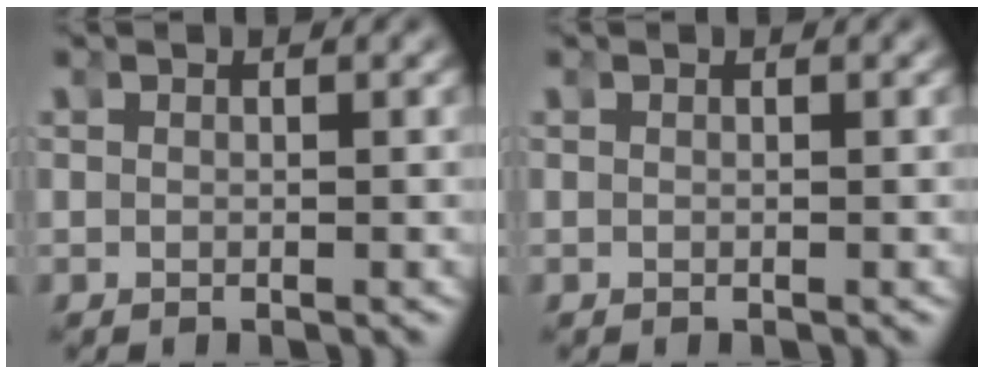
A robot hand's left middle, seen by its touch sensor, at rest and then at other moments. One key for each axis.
{"total": 0.0}